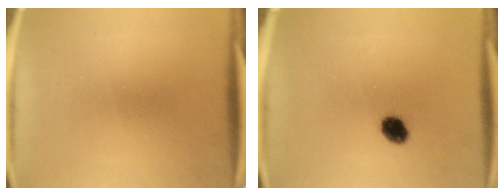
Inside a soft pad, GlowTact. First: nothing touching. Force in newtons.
{"total": 4.5}